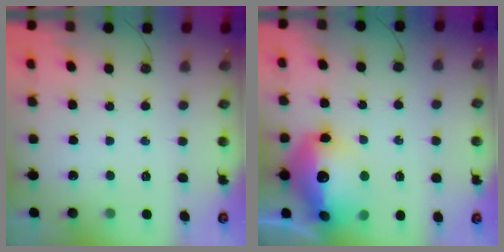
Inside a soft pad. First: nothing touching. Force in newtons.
{"total": 20.6, "press": 20.5, "slide": 1.8}